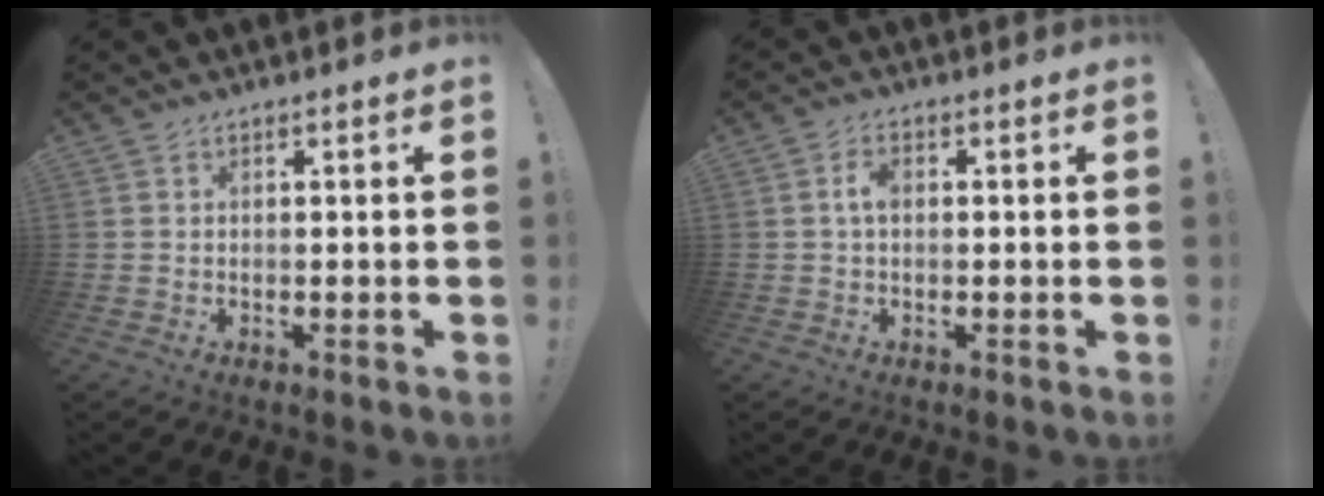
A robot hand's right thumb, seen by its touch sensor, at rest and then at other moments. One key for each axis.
{"total": 3.2, "fx": 0.3, "fy": 1.9, "fz": 2.6, "tx": -0.049, "ty": 0.008, "tz": 0.002}